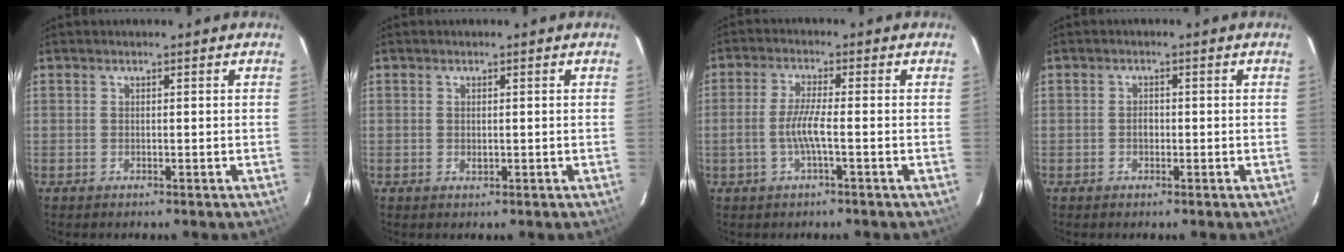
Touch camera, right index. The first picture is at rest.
{"total": 1.0, "force": [0.1, 0.7, 0.8], "torque": [-0.014, 0.001, 0.003]}
{"total": 5.0, "force": [-1.4, 0.1, 4.8], "torque": [-0.100, -0.001, -0.027]}
{"total": 1.4, "force": [-0.3, 1.1, 0.8], "torque": [-0.014, 0.004, -0.006]}